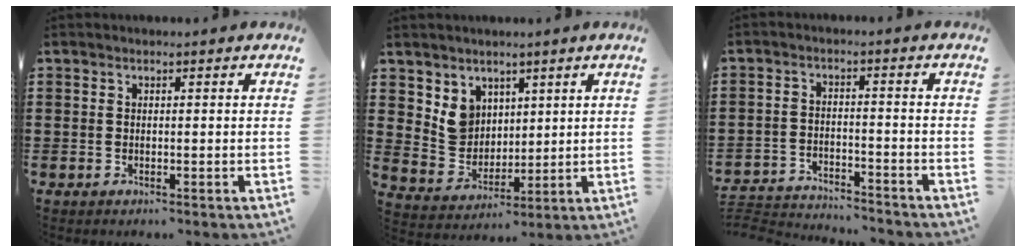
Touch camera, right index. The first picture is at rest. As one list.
[{"total": 6.3, "force": [3.3, 5.2, 1.2], "torque": [-0.054, 0.001, 0.066]}, {"total": 3.8, "force": [-3.7, 0.2, 0.2], "torque": [-0.016, 0.001, -0.082]}]